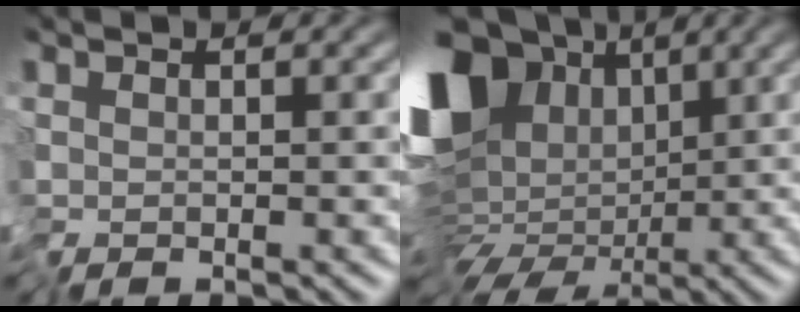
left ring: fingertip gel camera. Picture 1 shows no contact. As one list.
[{"total": 16.5, "force": [0.1, 11.9, 11.4], "torque": [-0.200, -0.010, 0.015]}]